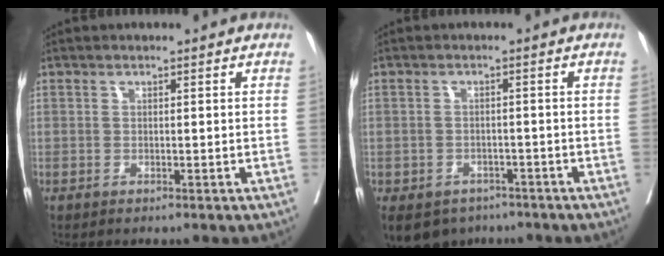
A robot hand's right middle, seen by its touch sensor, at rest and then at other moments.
{"total": 10.8, "force": [-6.7, 7.8, 3.2], "torque": [-0.087, -0.010, -0.089]}